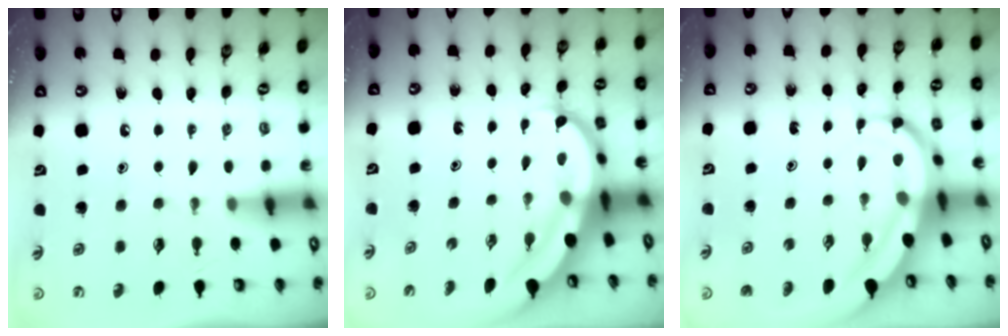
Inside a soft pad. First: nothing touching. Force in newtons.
{"total": 8.2, "press": 8.0, "slide": 1.7}
{"total": 8.4, "press": 8.3, "slide": 0.7}